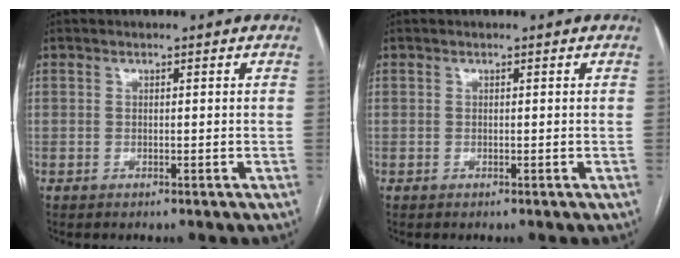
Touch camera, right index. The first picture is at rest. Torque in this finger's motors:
{"motor_torque": [0.00, 0.00, 0.00, 0.00]}